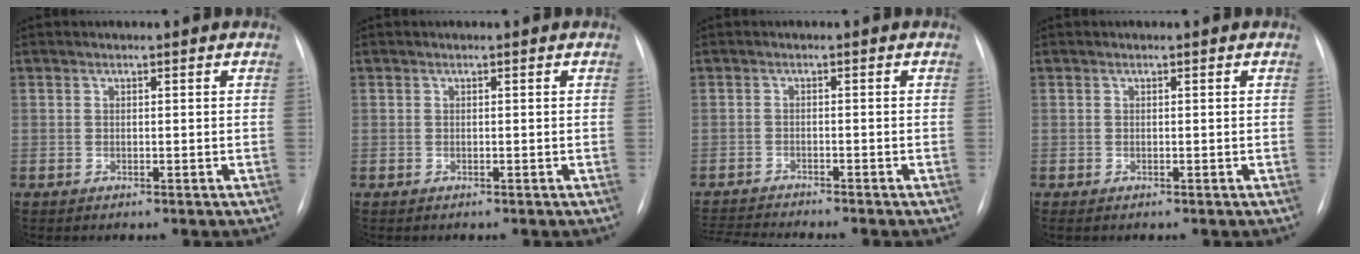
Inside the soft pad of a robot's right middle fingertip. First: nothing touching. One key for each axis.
{"total": 0.0}
{"total": 6.3, "fx": -5.9, "fy": -1.3, "fz": 1.7, "tx": -0.026, "ty": -0.012, "tz": -0.097}
{"total": 0.0}